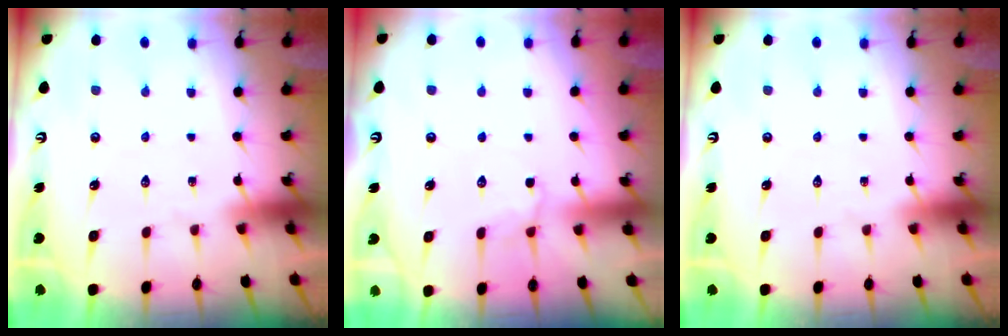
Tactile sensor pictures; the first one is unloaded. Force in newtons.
{"total": 5.1, "press": 4.8, "slide": 1.5}
{"total": 0.0}